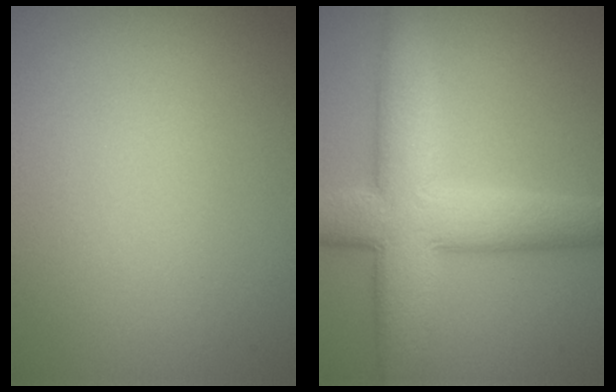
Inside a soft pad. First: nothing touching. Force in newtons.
{"total": 8.9, "press": 8.9, "slide": 0.2}